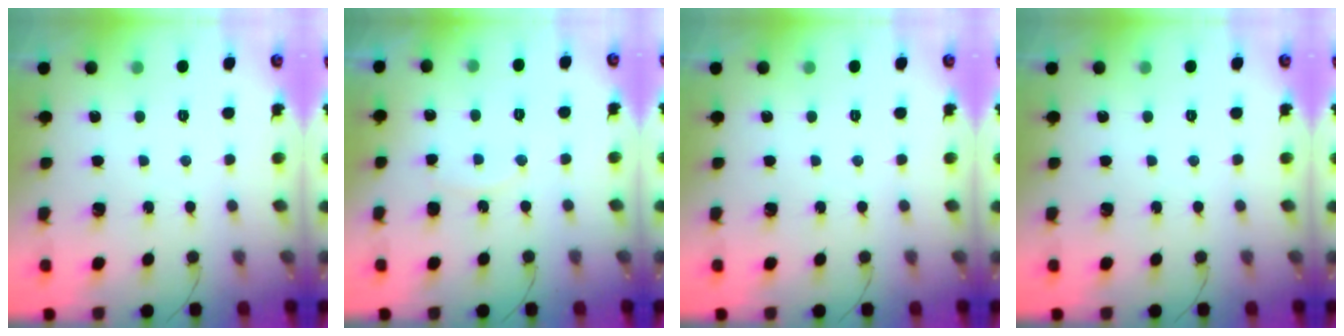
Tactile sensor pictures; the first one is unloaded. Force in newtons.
{"total": 6.3, "press": 6.3, "slide": 0.2}
{"total": 0.0}
{"total": 0.0}